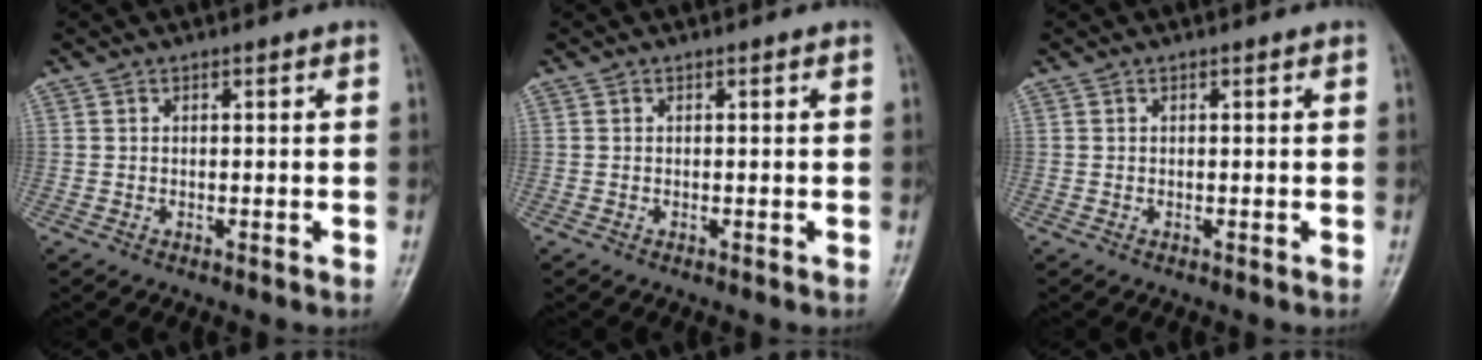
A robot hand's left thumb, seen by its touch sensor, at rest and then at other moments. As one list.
[{"total": 0.0}, {"total": 0.0}]